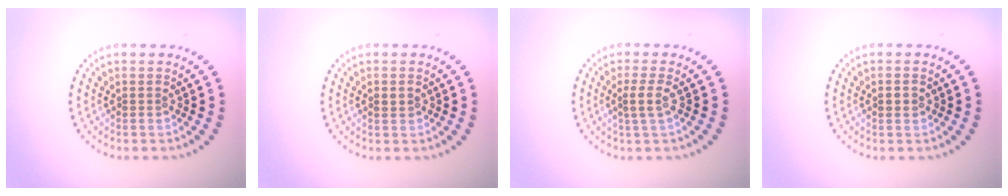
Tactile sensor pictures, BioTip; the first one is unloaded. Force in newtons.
{"total": 0.9, "press": 0.9, "slide": 0.2}
{"total": 1.7, "press": 1.3, "slide": 1.1}
{"total": 1.1, "press": 1.1, "slide": 0.2}